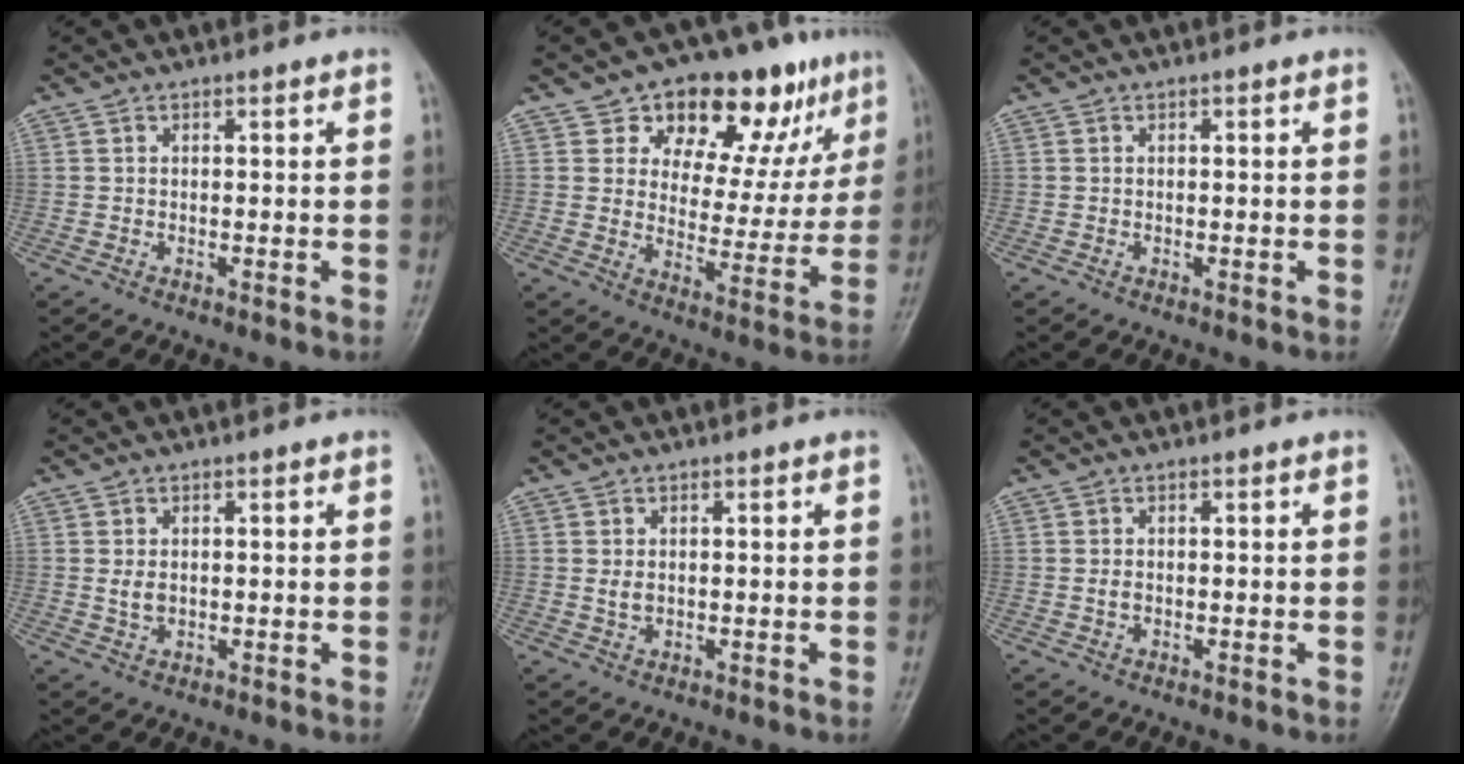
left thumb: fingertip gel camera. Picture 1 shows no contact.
{"total": 18.7, "force": [10.9, 10.2, 11.3], "torque": [-0.087, -0.031, 0.159]}
{"total": 0.0}
{"total": 2.1, "force": [0.3, 1.5, 1.5], "torque": [-0.023, -0.005, 0.010]}
{"total": 1.7, "force": [0.3, 1.2, 1.2], "torque": [-0.018, -0.004, 0.009]}
{"total": 1.0, "force": [-0.1, 0.7, 0.7], "torque": [-0.013, 0.000, 0.000]}